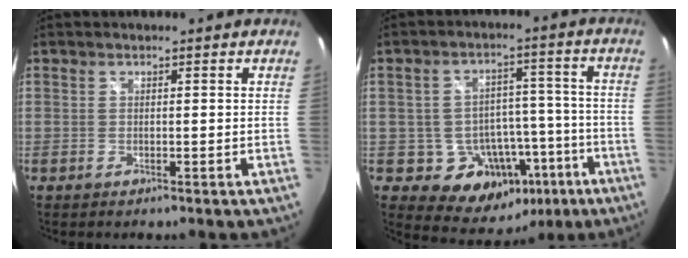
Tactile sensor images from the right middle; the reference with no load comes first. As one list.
[{"total": 13.9, "force": [-6.3, 10.6, 6.4], "torque": [-0.114, 0.029, -0.061]}]